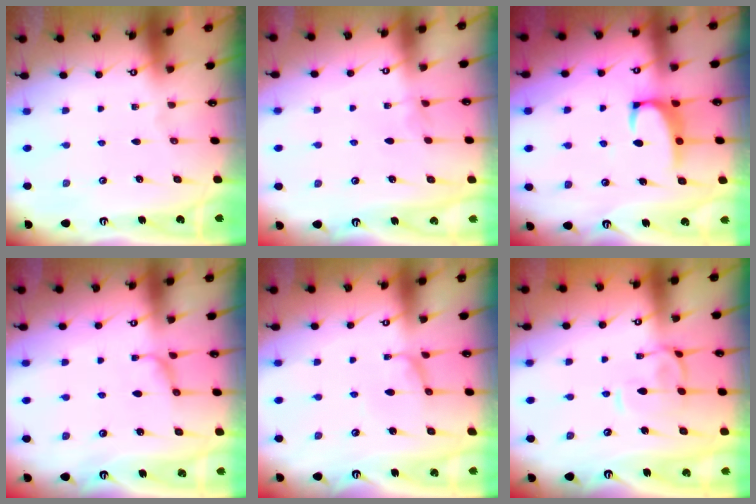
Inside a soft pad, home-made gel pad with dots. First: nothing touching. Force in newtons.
{"total": 3.5, "press": 3.5, "slide": 0.2}
{"total": 2.4, "press": 2.3, "slide": 0.8}
{"total": 1.4, "press": 1.4, "slide": 0.4}
{"total": 1.1, "press": 1.0, "slide": 0.4}
{"total": 1.4, "press": 1.2, "slide": 0.7}